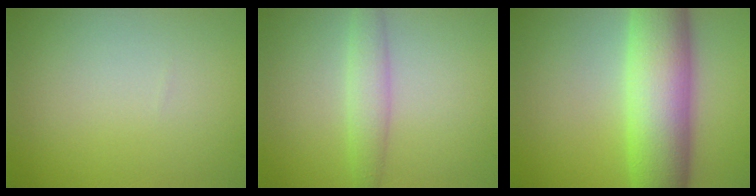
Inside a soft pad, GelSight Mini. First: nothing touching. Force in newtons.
{"total": 2.8, "press": 2.8, "slide": 0.1}
{"total": 10.4, "press": 10.4, "slide": 0.1}